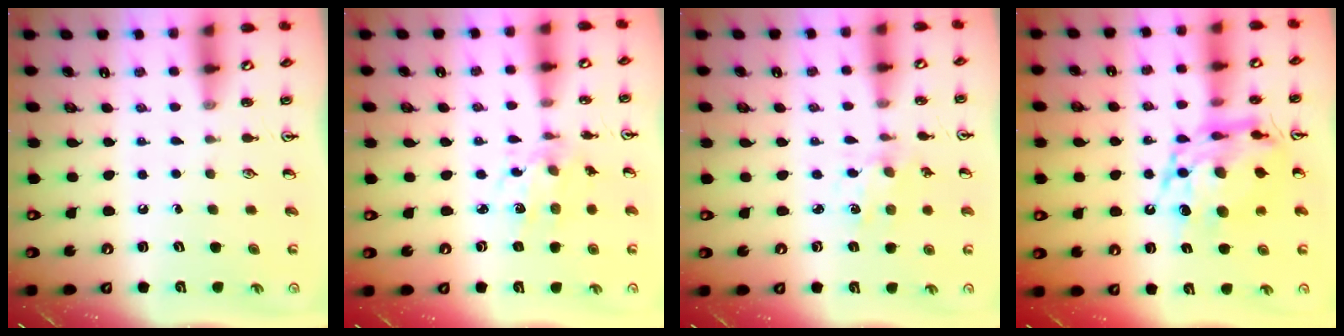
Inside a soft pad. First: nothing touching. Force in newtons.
{"total": 5.5, "press": 5.2, "slide": 1.7}
{"total": 1.4, "press": 1.4, "slide": 0.3}
{"total": 14.7, "press": 14.6, "slide": 1.5}